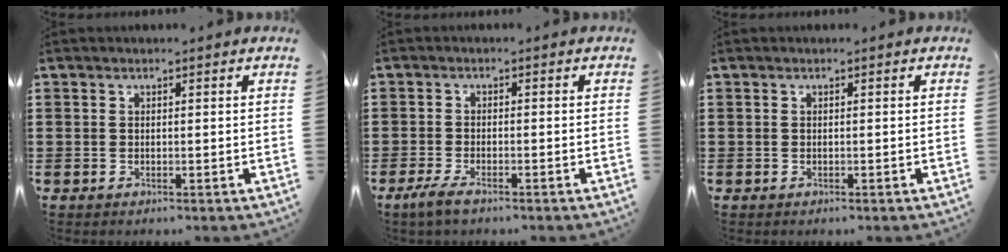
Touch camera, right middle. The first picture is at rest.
{"total": 2.5, "force": [-1.8, 0.5, 1.7], "torque": [-0.042, -0.001, -0.038]}
{"total": 0.0}